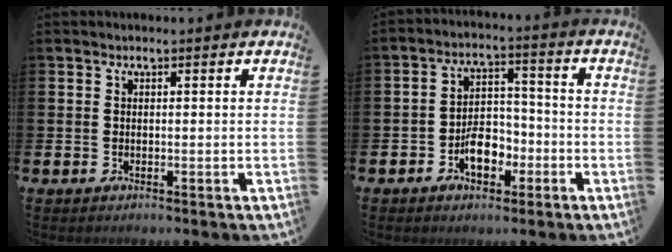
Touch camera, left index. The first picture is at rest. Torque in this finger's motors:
{"motor_torque": [0.87, 0.39, 0.54, 0.16]}